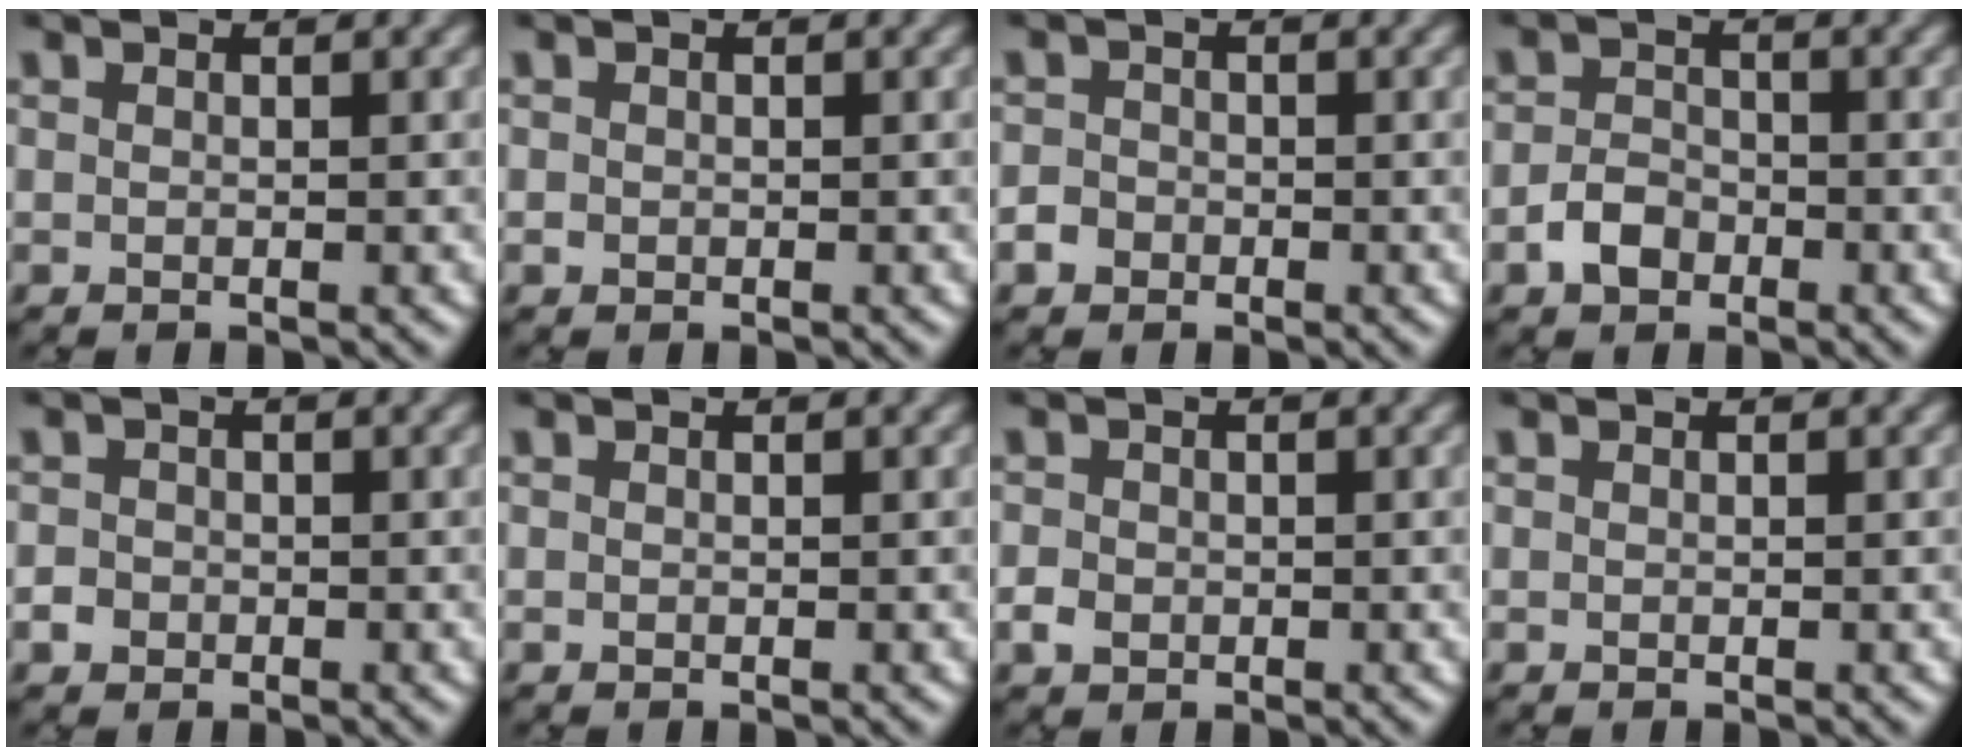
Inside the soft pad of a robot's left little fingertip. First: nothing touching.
{"total": 0.6, "force": [-0.1, 0.5, 0.2], "torque": [0.001, -0.002, -0.001]}
{"total": 2.2, "force": [-1.1, 1.8, 0.5], "torque": [0.003, 0.005, -0.026]}
{"total": 2.6, "force": [-1.6, 1.6, 1.1], "torque": [-0.020, 0.008, -0.033]}
{"total": 2.0, "force": [-0.8, 1.8, 0.5], "torque": [0.004, 0.011, -0.021]}
{"total": 0.0}
{"total": 1.5, "force": [-0.6, 1.2, 0.6], "torque": [-0.009, 0.001, -0.012]}
{"total": 0.0}